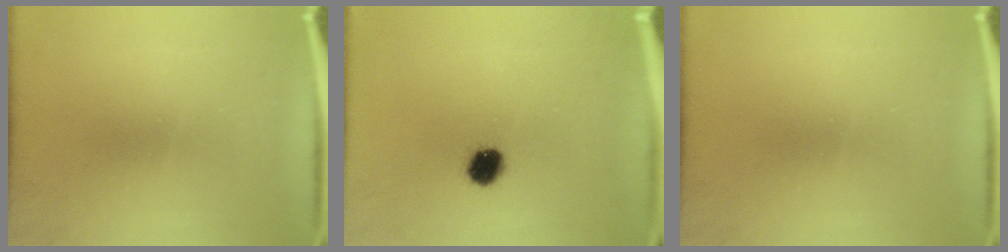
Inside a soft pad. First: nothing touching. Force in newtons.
{"total": 5.5}
{"total": 0.0}